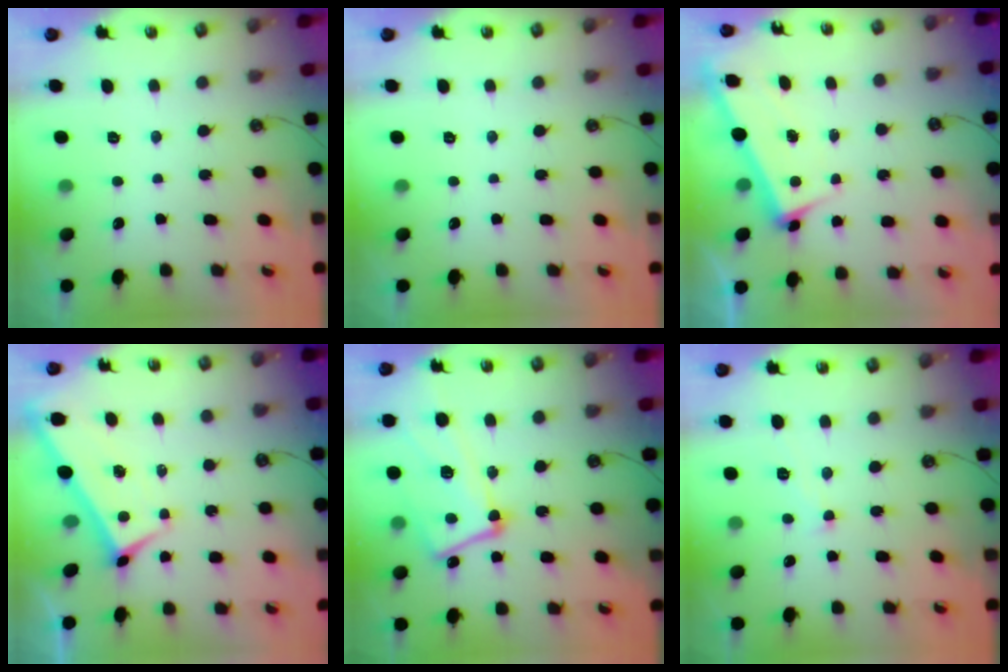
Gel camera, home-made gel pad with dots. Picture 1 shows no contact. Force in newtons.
{"total": 0.0}
{"total": 3.2, "press": 3.0, "slide": 1.1}
{"total": 2.1, "press": 2.1, "slide": 0.3}
{"total": 12.6, "press": 12.5, "slide": 2.0}
{"total": 1.1, "press": 1.1, "slide": 0.3}